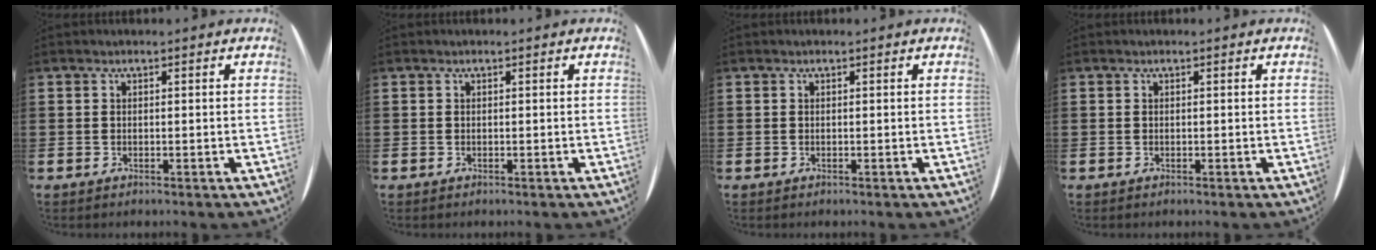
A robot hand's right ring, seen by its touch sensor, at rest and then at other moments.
{"total": 0.0}
{"total": 0.0}
{"total": 0.0}